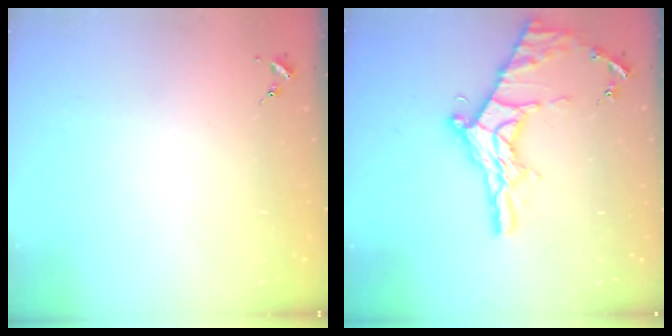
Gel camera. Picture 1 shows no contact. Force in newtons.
{"total": 20.6, "press": 20.6, "slide": 1.6}